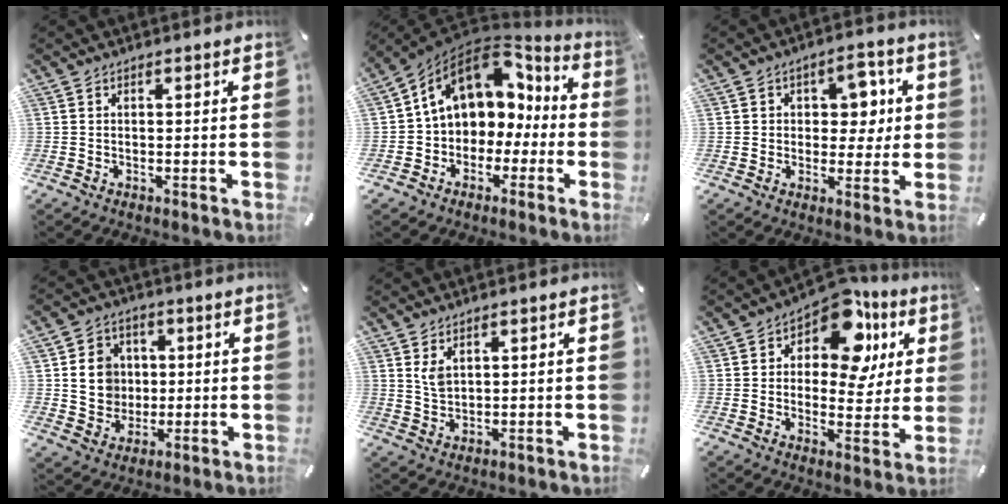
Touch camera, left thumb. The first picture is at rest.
{"total": 12.2, "force": [4.7, 9.7, 5.7], "torque": [-0.117, -0.023, 0.087]}
{"total": 8.1, "force": [2.0, 6.3, 4.7], "torque": [-0.049, -0.001, 0.028]}
{"total": 9.2, "force": [1.0, 8.5, 3.2], "torque": [-0.043, 0.007, 0.024]}
{"total": 3.3, "force": [2.0, 1.8, 1.9], "torque": [-0.049, 0.000, 0.034]}
{"total": 14.5, "force": [7.4, 8.6, 9.1], "torque": [-0.130, -0.044, 0.130]}